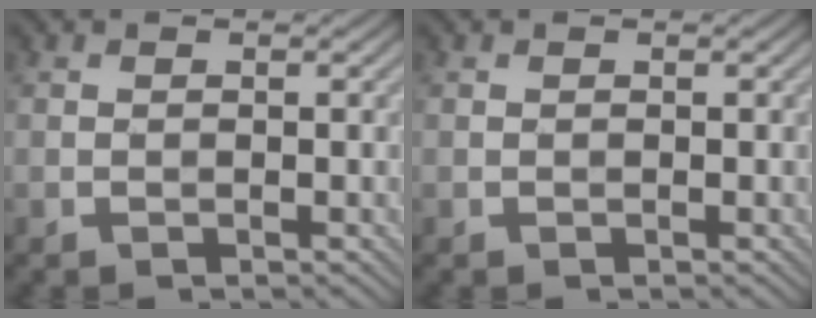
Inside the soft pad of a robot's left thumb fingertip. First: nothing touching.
{"total": 0.0}